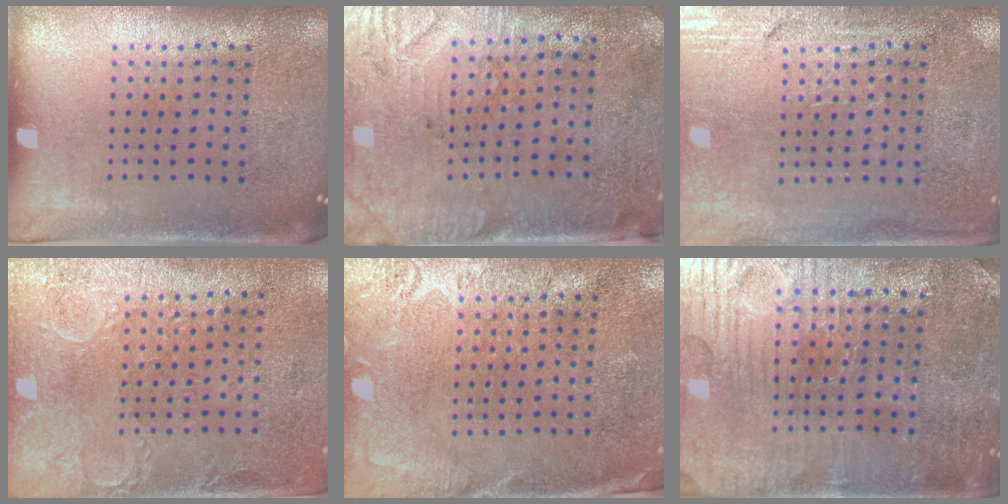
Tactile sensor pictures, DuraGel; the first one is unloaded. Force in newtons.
{"total": 3.1, "press": 2.6, "slide": 1.6}
{"total": 3.2, "press": 2.9, "slide": 1.3}
{"total": 2.9, "press": 2.3, "slide": 1.8}
{"total": 2.7, "press": 2.6, "slide": 0.9}
{"total": 3.7, "press": 3.7, "slide": 0.6}